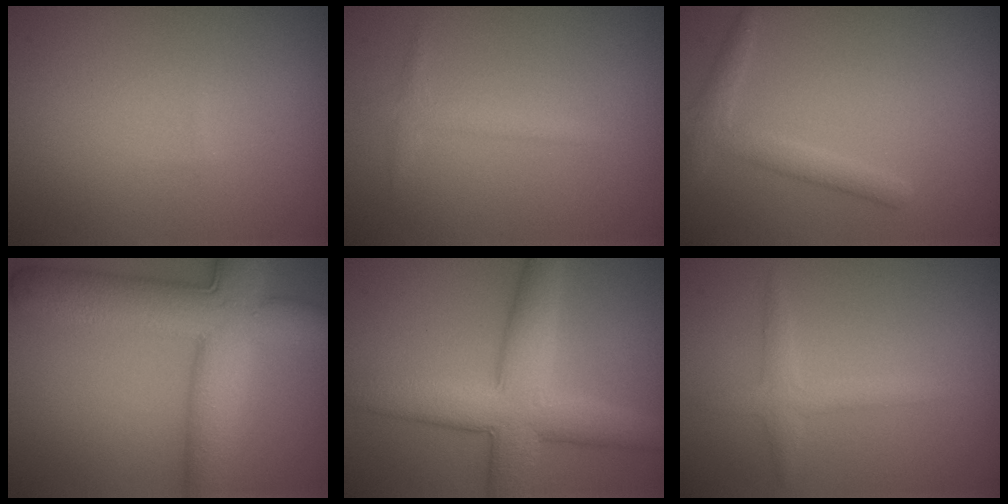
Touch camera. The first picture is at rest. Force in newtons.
{"total": 1.3, "press": 1.3, "slide": 0.0}
{"total": 2.2, "press": 2.2, "slide": 0.1}
{"total": 9.4, "press": 9.4, "slide": 0.3}
{"total": 7.2, "press": 7.2, "slide": 0.2}
{"total": 2.0, "press": 2.0, "slide": 0.1}